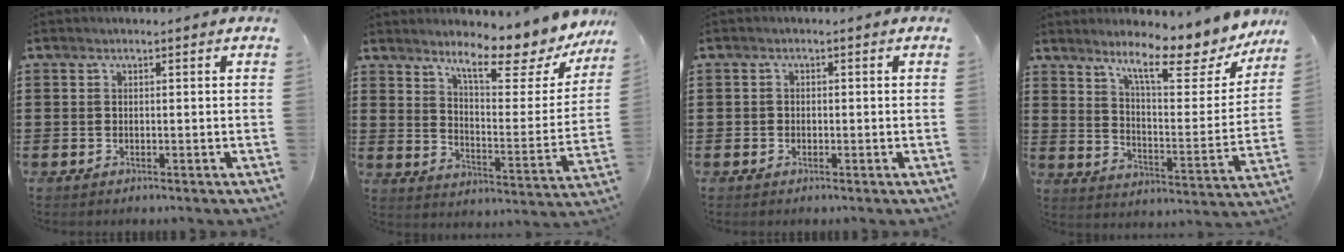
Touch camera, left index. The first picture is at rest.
{"total": 10.1, "force": [8.2, 1.2, 5.8], "torque": [-0.100, -0.058, 0.133]}
{"total": 0.8, "force": [-0.3, 0.7, 0.3], "torque": [-0.007, 0.002, -0.006]}
{"total": 11.3, "force": [8.7, 1.5, 7.1], "torque": [-0.125, -0.053, 0.140]}